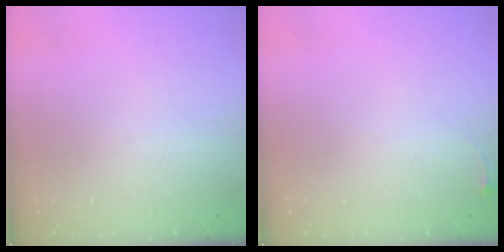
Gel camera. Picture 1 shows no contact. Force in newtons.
{"total": 2.8, "press": 2.8, "slide": 0.4}